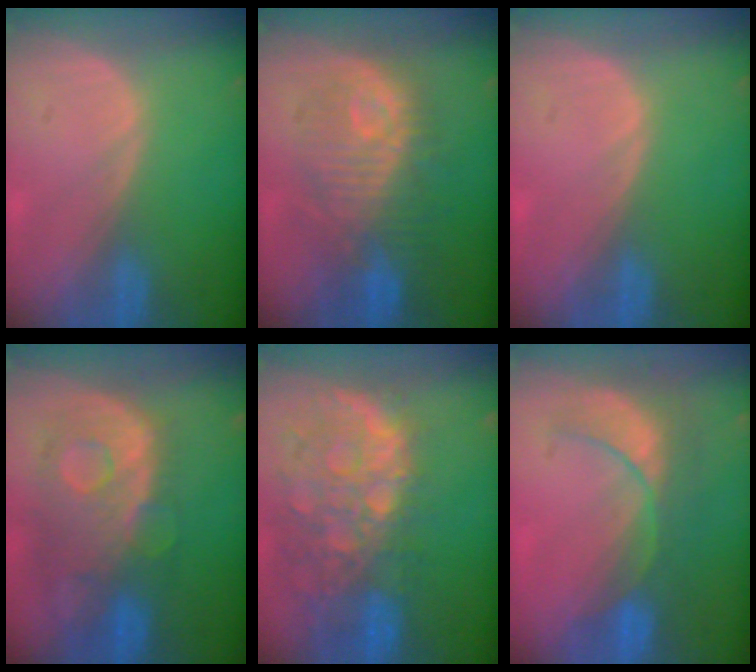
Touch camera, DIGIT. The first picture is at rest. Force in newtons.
{"total": 10.0, "press": 10.0, "slide": 0.8}
{"total": 0.0}
{"total": 11.2, "press": 9.7, "slide": 5.5}
{"total": 12.8, "press": 10.5, "slide": 7.3}
{"total": 8.6, "press": 7.7, "slide": 3.7}